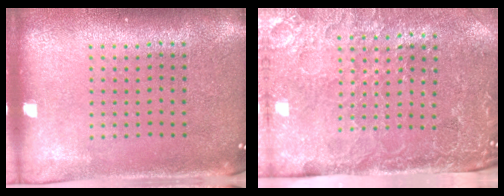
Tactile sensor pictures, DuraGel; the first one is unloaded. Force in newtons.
{"total": 4.3, "press": 3.6, "slide": 2.4}